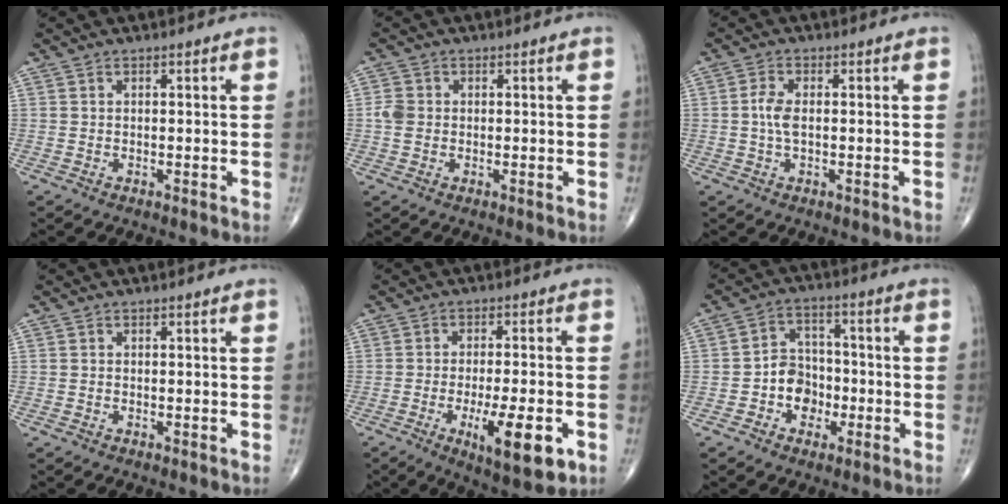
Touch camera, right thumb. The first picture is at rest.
{"total": 2.9, "force": [-0.1, 2.4, 1.6], "torque": [-0.033, 0.007, -0.005]}
{"total": 3.5, "force": [-0.1, 1.6, 3.1], "torque": [-0.073, 0.003, -0.005]}
{"total": 0.0}
{"total": 12.0, "force": [-4.3, 3.5, 10.6], "torque": [-0.161, -0.003, -0.060]}
{"total": 7.5, "force": [-2.3, 6.2, 3.5], "torque": [-0.020, 0.030, -0.047]}